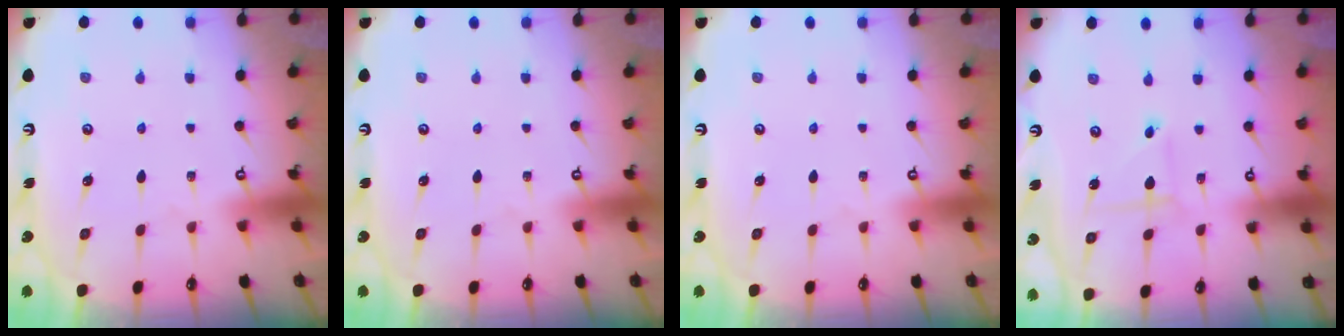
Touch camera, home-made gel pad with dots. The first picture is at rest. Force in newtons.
{"total": 0.0}
{"total": 0.0}
{"total": 1.6, "press": 1.6, "slide": 0.2}